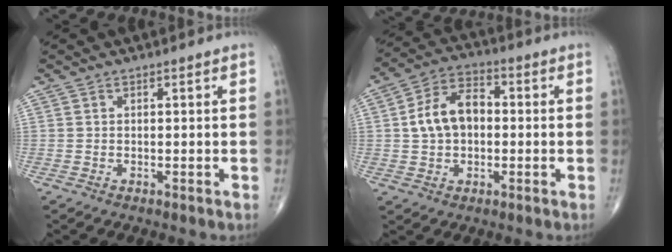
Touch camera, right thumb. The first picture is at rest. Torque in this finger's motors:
{"motor_torque": [-0.16, 0.73, 0.35, 0.04, 0.27]}